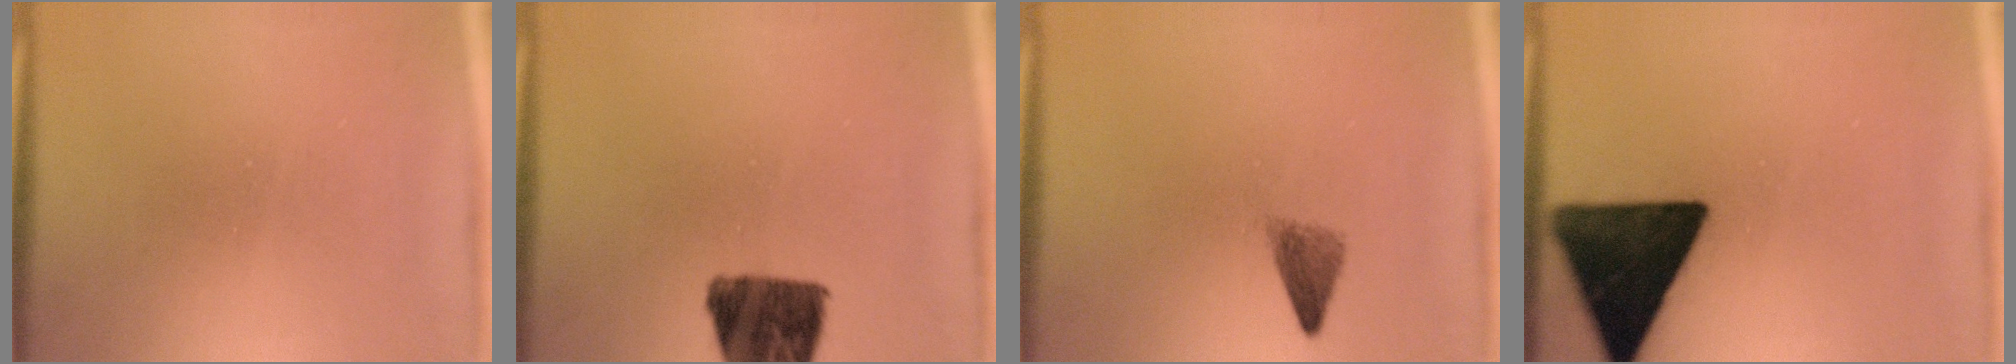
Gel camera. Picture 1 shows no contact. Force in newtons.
{"total": 11.2}
{"total": 2.5}
{"total": 15.8}